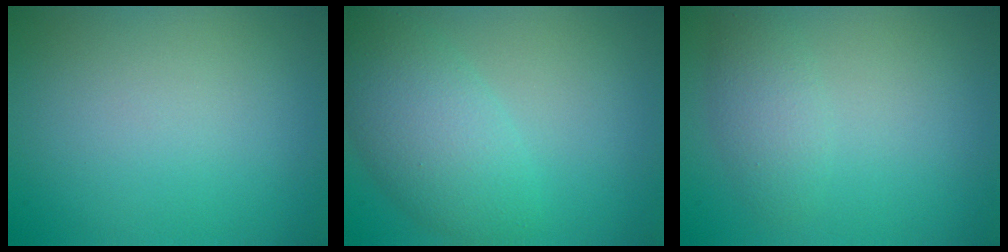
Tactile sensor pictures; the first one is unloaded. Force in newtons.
{"total": 5.5, "press": 5.5, "slide": 0.1}
{"total": 2.2, "press": 2.2, "slide": 0.2}